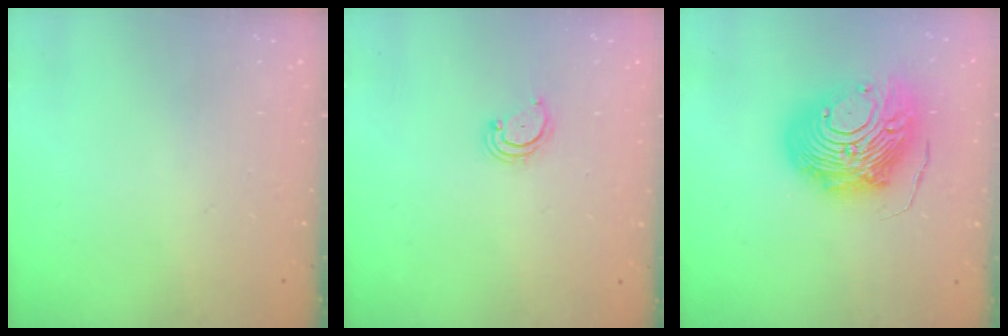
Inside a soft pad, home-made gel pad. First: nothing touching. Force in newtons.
{"total": 2.9, "press": 2.9, "slide": 0.3}
{"total": 19.8, "press": 19.7, "slide": 1.9}